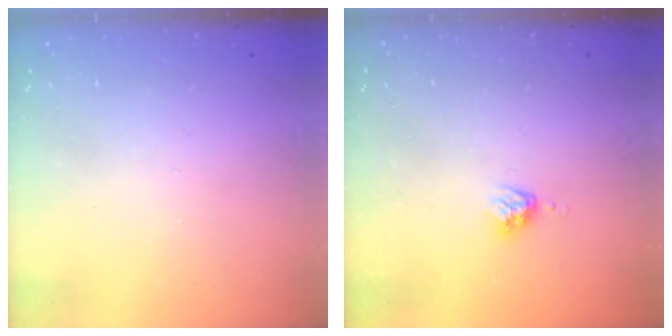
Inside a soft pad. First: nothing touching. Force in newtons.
{"total": 3.7, "press": 3.7, "slide": 0.6}